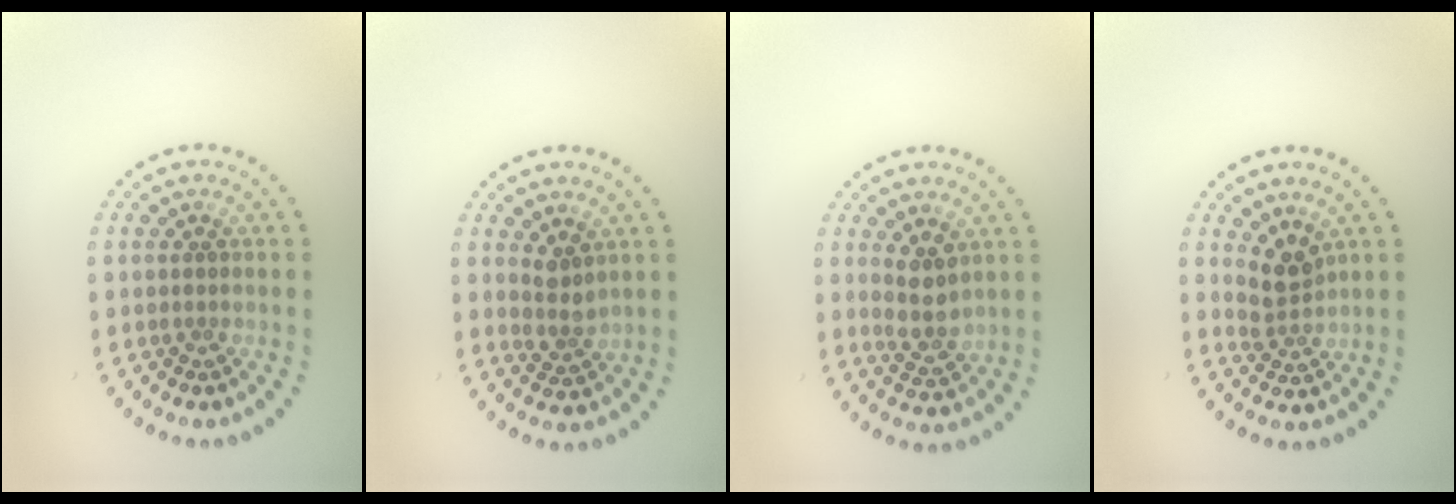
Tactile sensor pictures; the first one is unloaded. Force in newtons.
{"total": 2.0, "press": 1.5, "slide": 1.2}
{"total": 2.6, "press": 2.5, "slide": 0.9}
{"total": 2.3, "press": 1.8, "slide": 1.5}